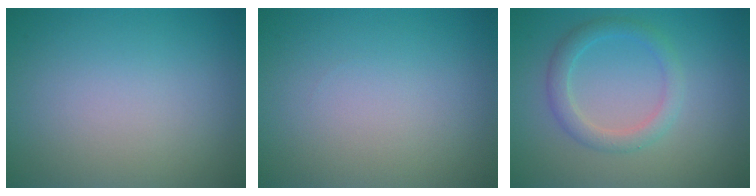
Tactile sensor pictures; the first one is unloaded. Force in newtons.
{"total": 0.0}
{"total": 2.5, "press": 2.5, "slide": 0.1}